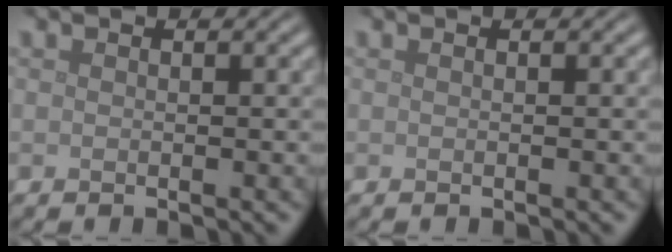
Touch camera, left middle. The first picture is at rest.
{"total": 0.0}